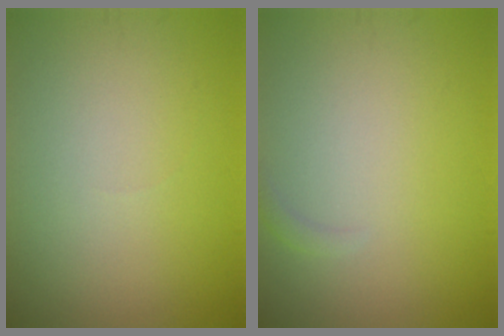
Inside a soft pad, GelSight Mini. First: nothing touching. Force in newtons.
{"total": 0.7, "press": 0.7, "slide": 0.2}